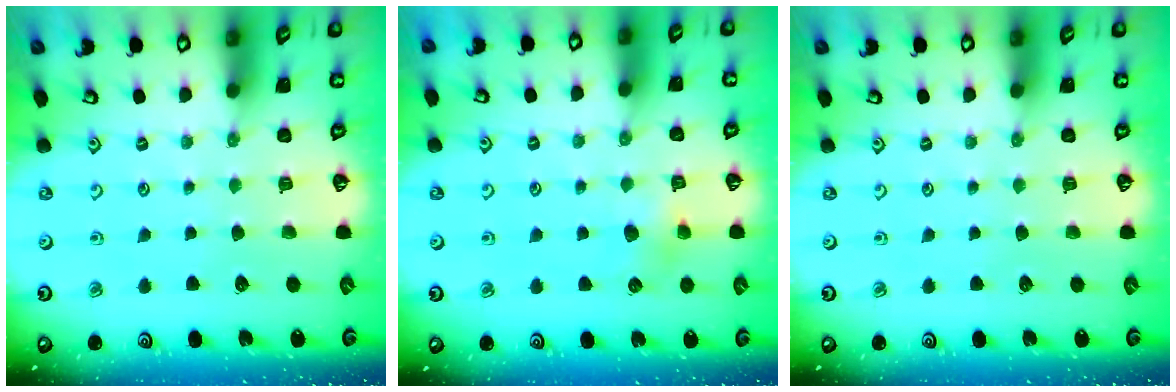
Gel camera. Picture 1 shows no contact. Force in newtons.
{"total": 5.1, "press": 5.1, "slide": 0.5}
{"total": 0.0}